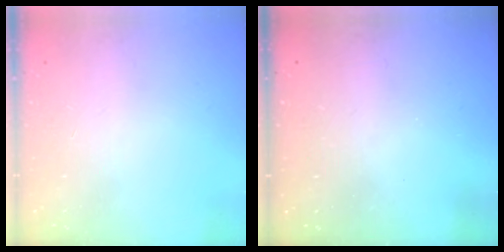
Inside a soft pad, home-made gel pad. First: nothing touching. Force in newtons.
{"total": 3.2, "press": 3.2, "slide": 0.1}